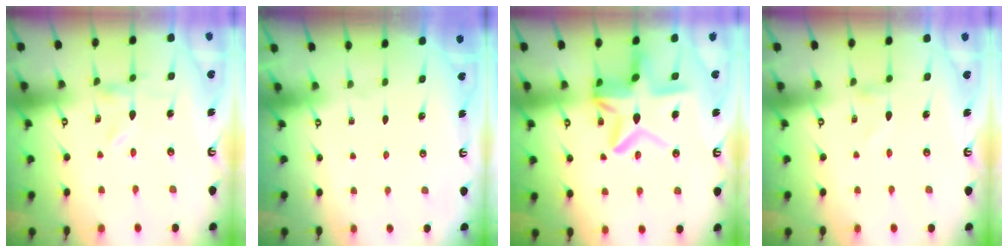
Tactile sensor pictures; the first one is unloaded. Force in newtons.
{"total": 0.0}
{"total": 14.4, "press": 14.4, "slide": 1.0}
{"total": 0.0}